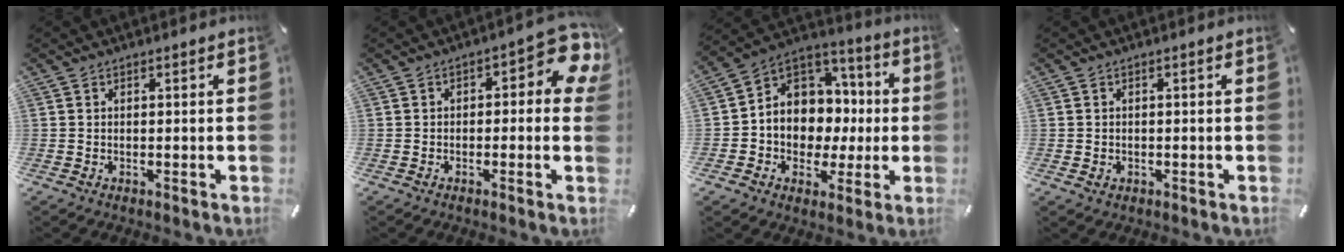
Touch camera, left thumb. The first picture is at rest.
{"total": 7.8, "force": [1.2, 3.8, 6.7], "torque": [-0.085, -0.010, 0.016]}
{"total": 10.1, "force": [0.4, 9.8, 2.4], "torque": [-0.045, -0.017, 0.020]}
{"total": 1.3, "force": [-0.3, 1.2, 0.4], "torque": [-0.009, 0.005, -0.008]}